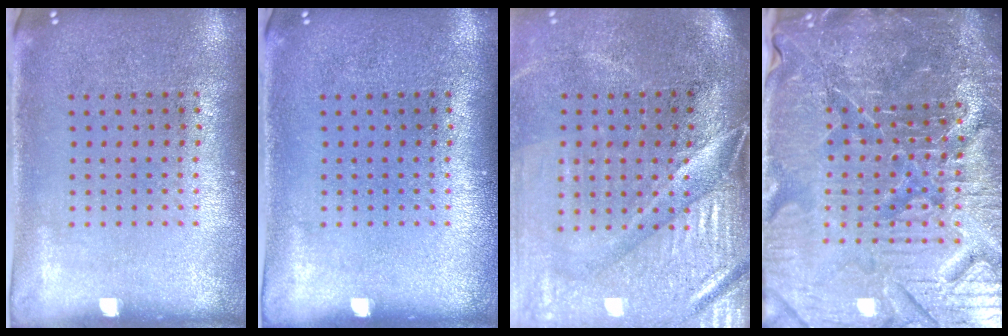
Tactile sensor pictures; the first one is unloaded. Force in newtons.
{"total": 0.0}
{"total": 4.6, "press": 3.9, "slide": 2.4}
{"total": 6.7, "press": 6.0, "slide": 2.9}